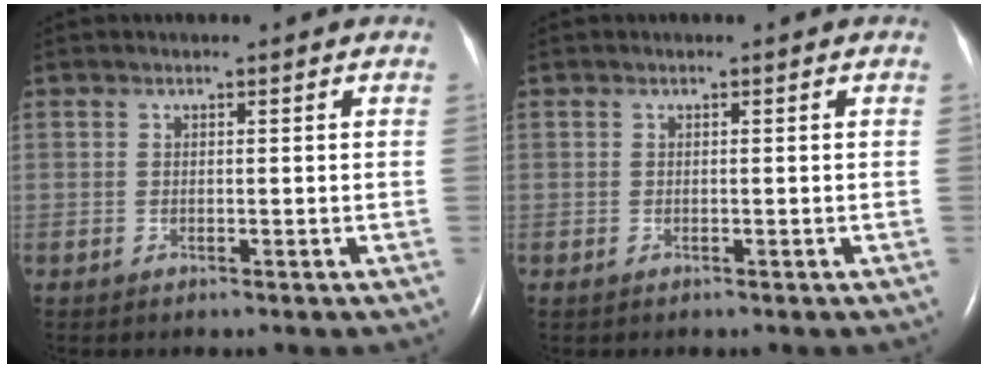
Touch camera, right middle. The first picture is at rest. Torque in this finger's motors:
{"motor_torque": [0.49, -0.47, -0.01, 0.01]}